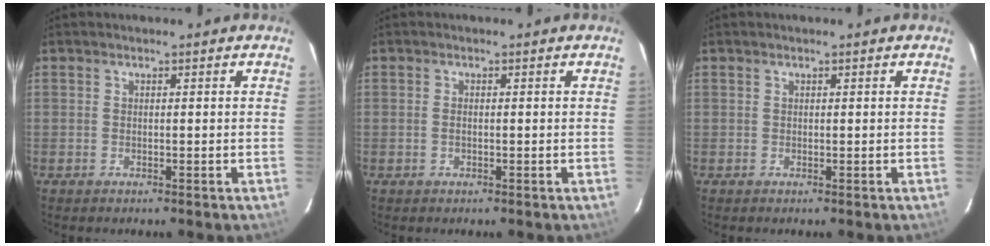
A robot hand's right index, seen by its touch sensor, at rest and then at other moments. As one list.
[{"total": 0.9, "force": [-0.2, 0.4, 0.8], "torque": [-0.017, 0.002, -0.004]}, {"total": 0.0}]